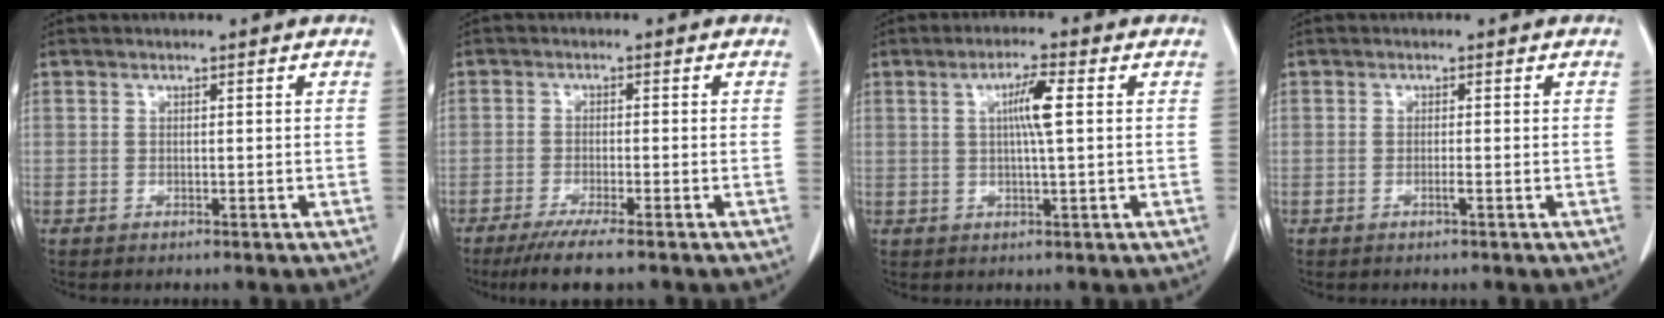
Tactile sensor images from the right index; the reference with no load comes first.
{"total": 6.4, "force": [-4.8, -0.1, 4.3], "torque": [-0.067, -0.015, -0.076]}
{"total": 4.8, "force": [1.0, 0.0, 4.7], "torque": [-0.083, 0.001, 0.017]}
{"total": 0.8, "force": [-0.4, -0.1, 0.7], "torque": [-0.013, 0.000, -0.006]}